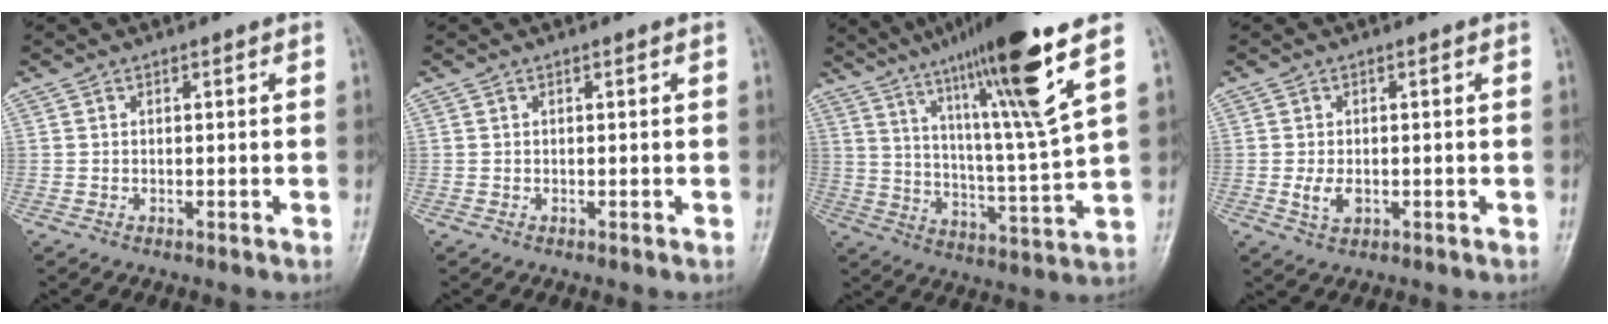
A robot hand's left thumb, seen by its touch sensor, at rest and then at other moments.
{"total": 0.0}
{"total": 20.2, "force": [12.1, 0.6, 16.2], "torque": [-0.255, -0.055, 0.199]}
{"total": 3.2, "force": [-0.5, 1.9, 2.6], "torque": [-0.050, -0.006, -0.008]}